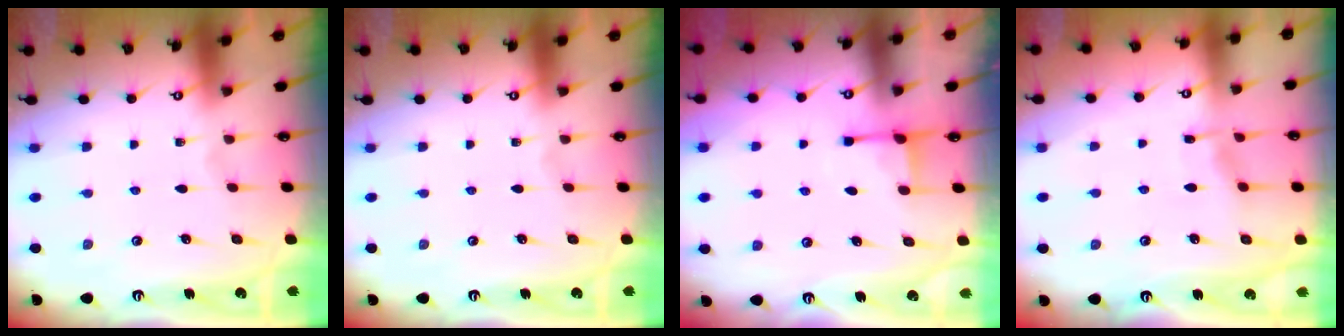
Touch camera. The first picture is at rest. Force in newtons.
{"total": 0.0}
{"total": 2.7, "press": 2.6, "slide": 0.7}
{"total": 4.9, "press": 4.9, "slide": 0.1}